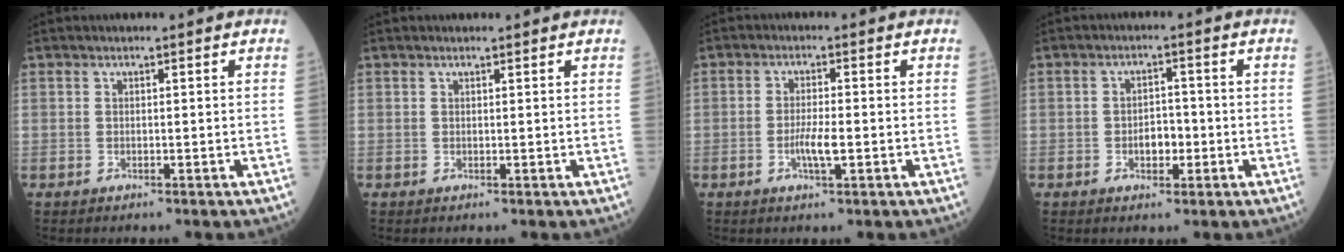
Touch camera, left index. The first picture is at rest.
{"total": 1.5, "force": [1.5, 0.2, 0.4], "torque": [-0.010, 0.010, 0.021]}
{"total": 3.3, "force": [-0.9, 0.3, 3.1], "torque": [-0.066, -0.003, -0.016]}
{"total": 3.2, "force": [-0.9, 1.8, 2.4], "torque": [-0.038, 0.004, -0.013]}